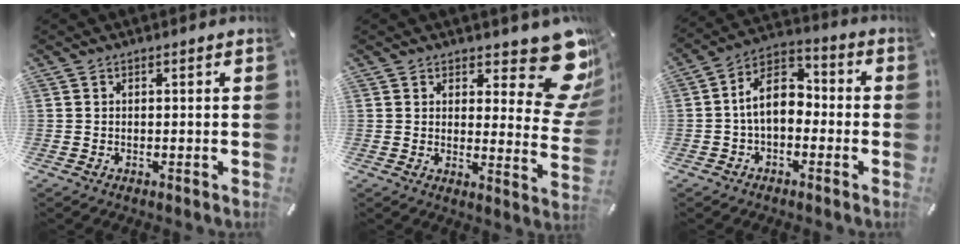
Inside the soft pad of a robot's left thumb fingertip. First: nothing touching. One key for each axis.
{"total": 15.0, "fx": 9.3, "fy": 6.4, "fz": 9.8, "tx": -0.110, "ty": -0.086, "tz": 0.161}
{"total": 10.3, "fx": -0.7, "fy": 6.7, "fz": 7.8, "tx": -0.153, "ty": 0.011, "tz": -0.012}